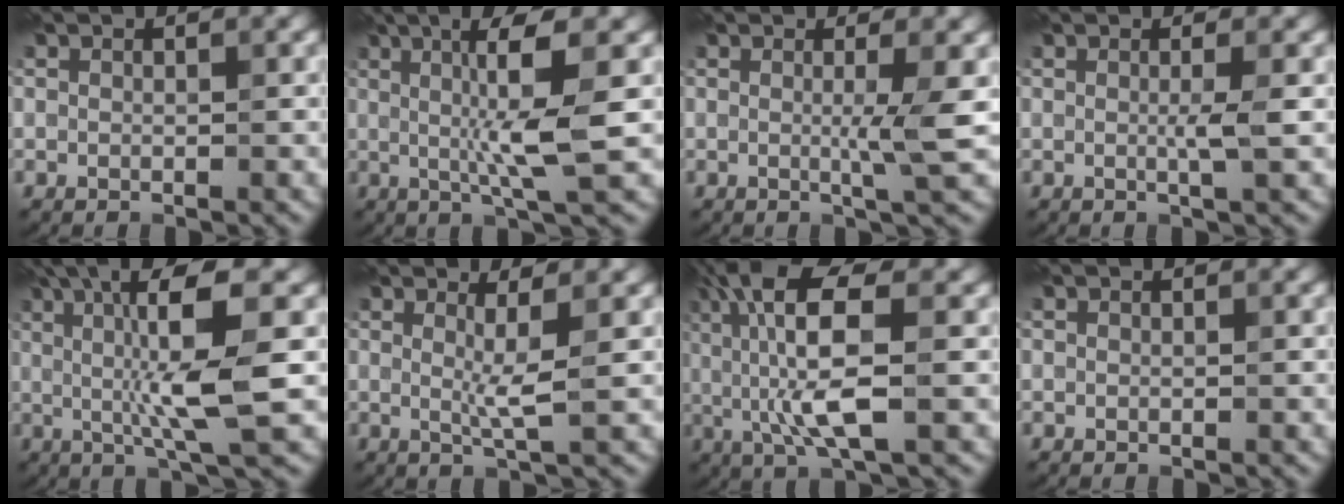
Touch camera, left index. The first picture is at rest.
{"total": 7.4, "force": [0.9, 1.0, 7.2], "torque": [-0.117, 0.001, 0.016]}
{"total": 3.2, "force": [0.0, 0.4, 3.2], "torque": [-0.049, -0.008, -0.006]}
{"total": 1.8, "force": [0.0, 0.2, 1.8], "torque": [-0.031, -0.003, -0.004]}
{"total": 10.1, "force": [1.6, 1.7, 9.8], "torque": [-0.151, 0.001, 0.030]}
{"total": 2.7, "force": [0.5, 0.4, 2.6], "torque": [-0.045, -0.008, 0.006]}
{"total": 8.5, "force": [0.9, 2.3, 8.1], "torque": [-0.162, 0.009, 0.013]}
{"total": 0.0}